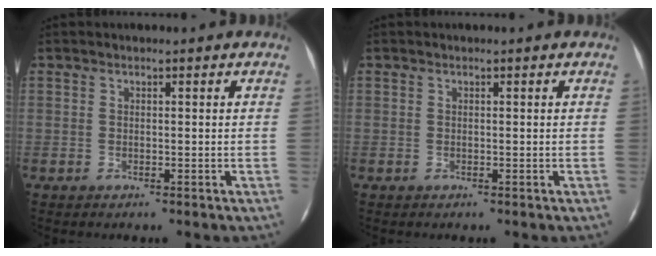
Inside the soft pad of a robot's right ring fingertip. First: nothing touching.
{"total": 0.0}